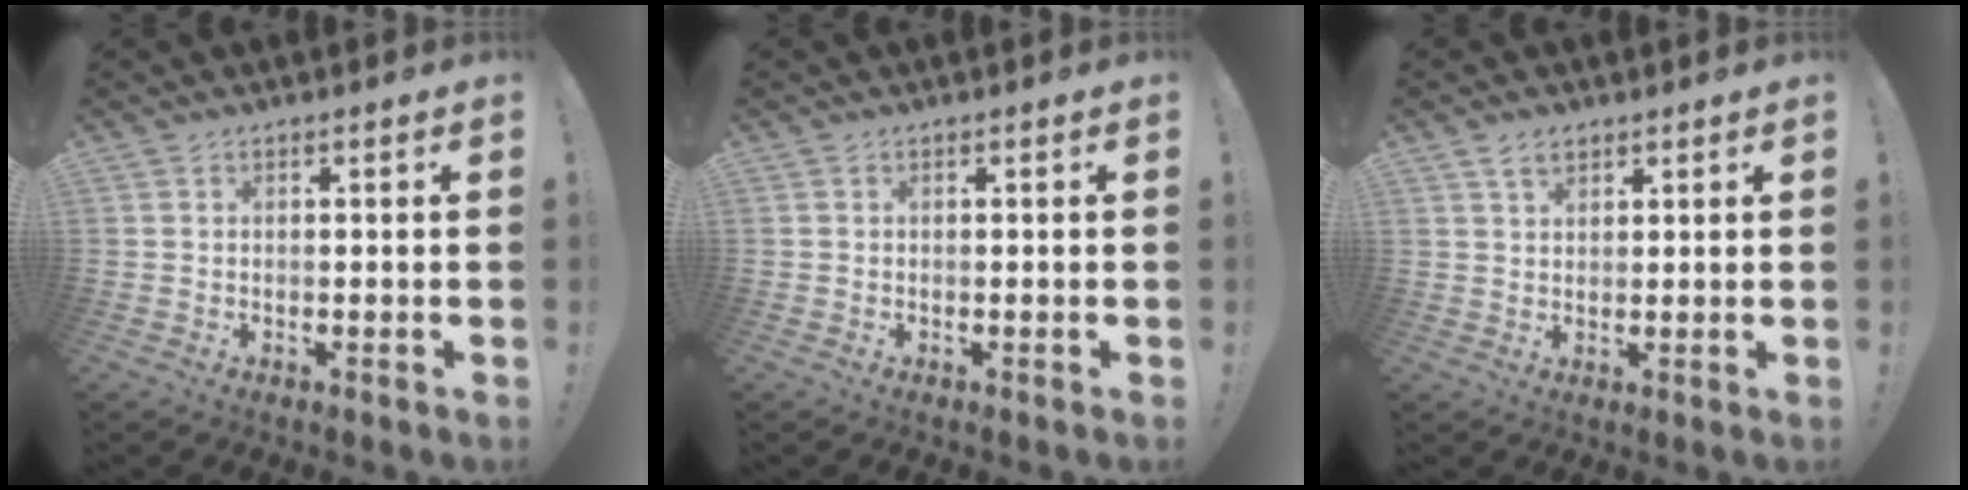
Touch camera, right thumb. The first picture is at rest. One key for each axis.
{"total": 0.0}
{"total": 3.8, "fx": 2.4, "fy": 2.2, "fz": 1.8, "tx": -0.027, "ty": -0.006, "tz": 0.044}